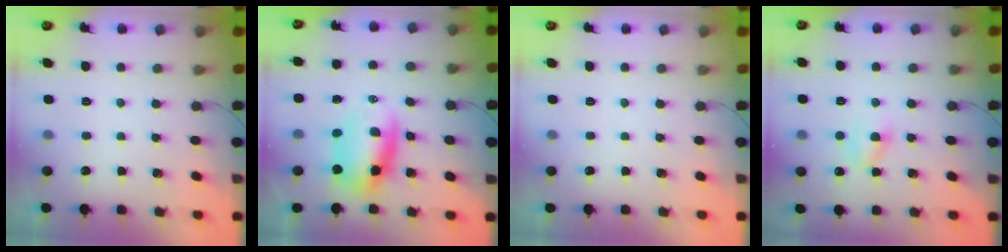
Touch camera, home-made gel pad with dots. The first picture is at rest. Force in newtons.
{"total": 9.0, "press": 8.7, "slide": 2.2}
{"total": 0.0}
{"total": 3.2, "press": 2.9, "slide": 1.2}